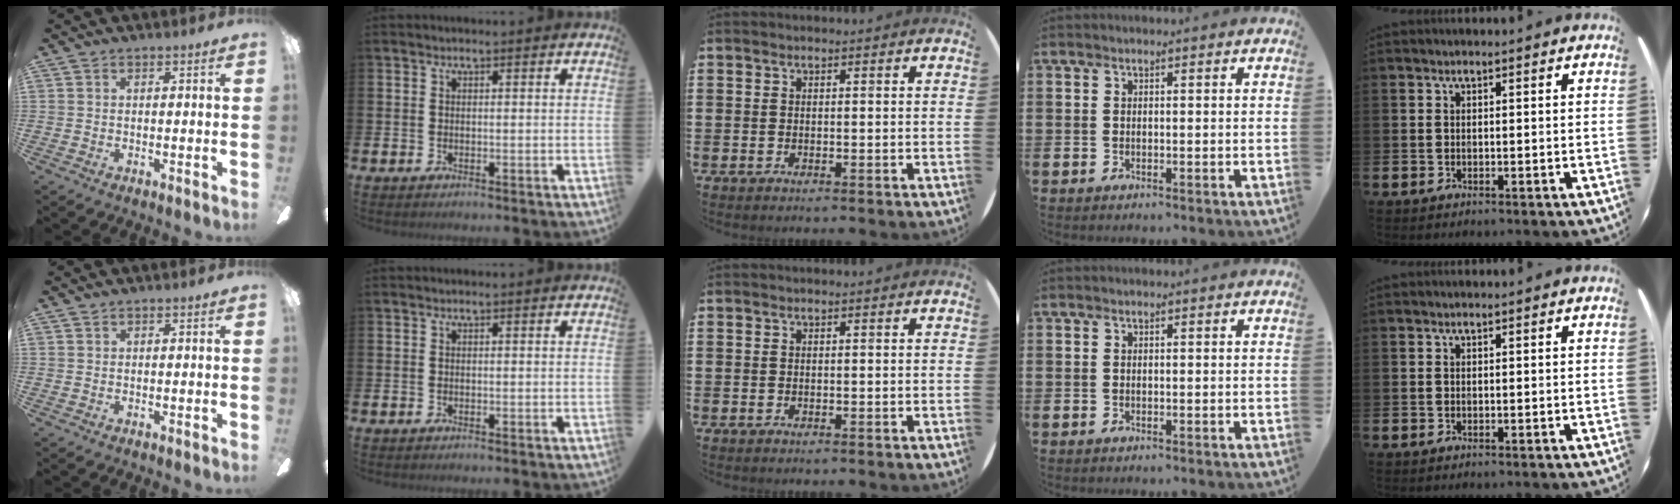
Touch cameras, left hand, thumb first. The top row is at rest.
{}